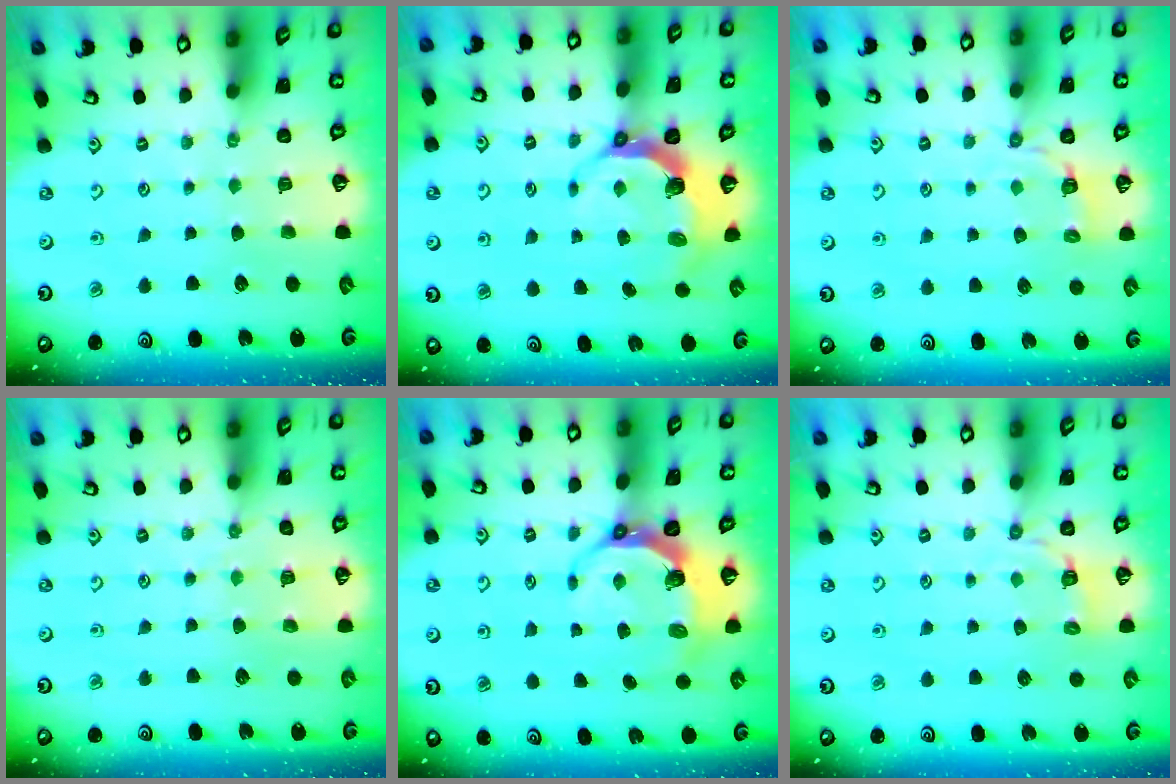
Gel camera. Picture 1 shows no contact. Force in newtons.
{"total": 6.6, "press": 5.1, "slide": 4.2}
{"total": 3.0, "press": 1.6, "slide": 2.5}
{"total": 7.4, "press": 7.3, "slide": 0.8}
{"total": 7.0, "press": 5.5, "slide": 4.3}
{"total": 3.0, "press": 1.6, "slide": 2.5}